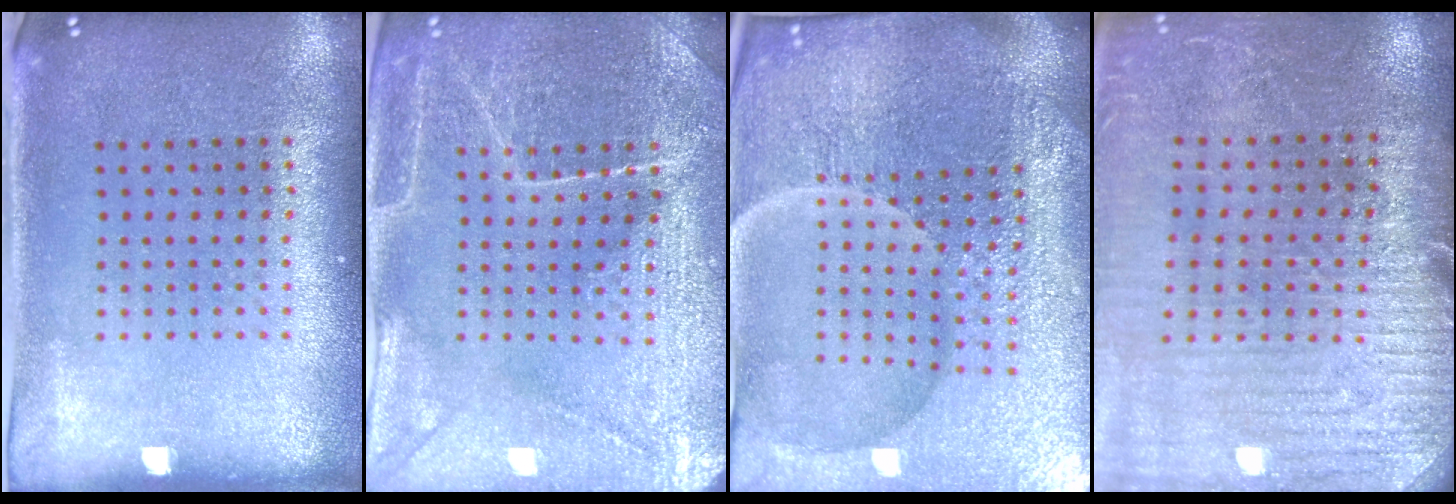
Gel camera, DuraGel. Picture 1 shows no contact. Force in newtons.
{"total": 4.0, "press": 3.9, "slide": 1.1}
{"total": 6.2, "press": 5.7, "slide": 2.5}
{"total": 3.0, "press": 3.0, "slide": 0.4}